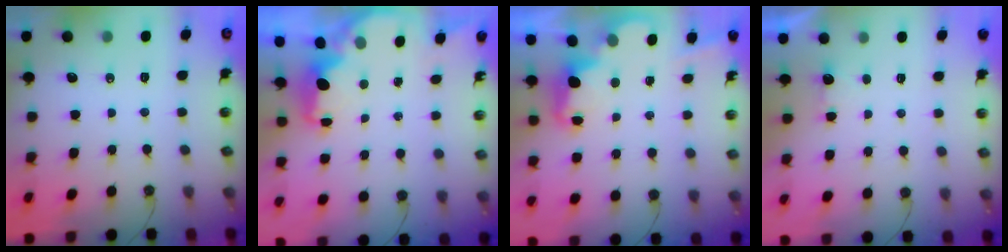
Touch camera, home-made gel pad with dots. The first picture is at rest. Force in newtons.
{"total": 3.5, "press": 3.5, "slide": 0.6}
{"total": 2.5, "press": 2.5, "slide": 0.5}
{"total": 1.0, "press": 0.7, "slide": 0.7}